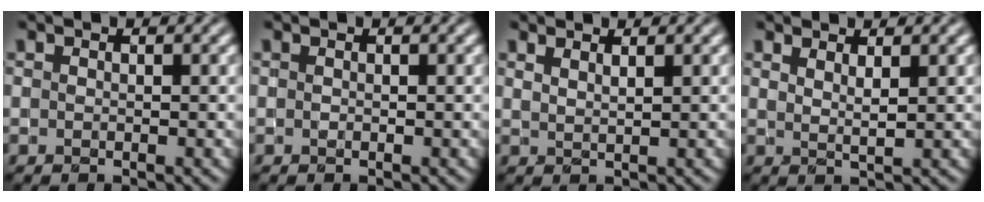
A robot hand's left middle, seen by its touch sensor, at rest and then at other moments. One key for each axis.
{"total": 0.0}
{"total": 1.4, "fx": 1.1, "fy": 0.4, "fz": 0.8, "tx": -0.008, "ty": -0.001, "tz": 0.014}
{"total": 1.7, "fx": 1.2, "fy": 0.4, "fz": 1.1, "tx": -0.017, "ty": -0.004, "tz": 0.019}